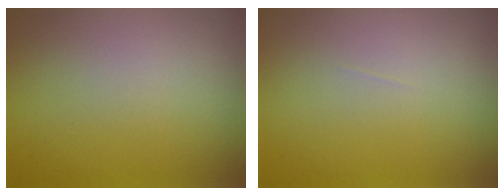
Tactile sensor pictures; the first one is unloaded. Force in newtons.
{"total": 0.0}